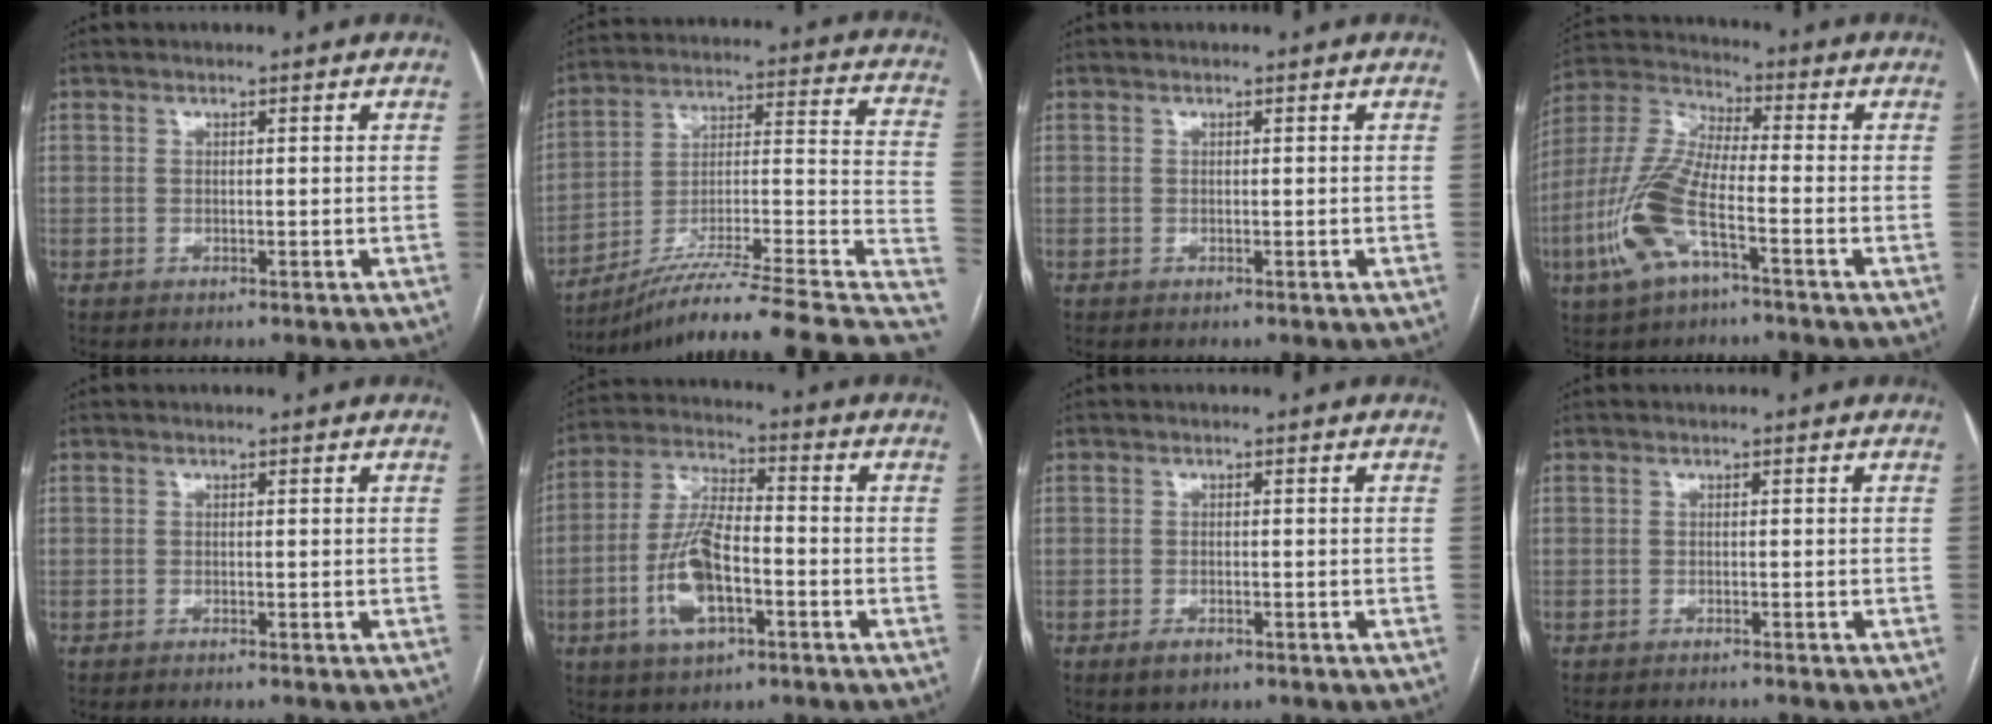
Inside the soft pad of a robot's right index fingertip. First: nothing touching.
{"total": 25.8, "force": [-20.2, -0.1, 16.1], "torque": [-0.164, 0.022, -0.310]}
{"total": 0.0}
{"total": 13.1, "force": [-5.2, 3.6, 11.5], "torque": [-0.263, -0.001, -0.103]}
{"total": 0.8, "force": [-0.7, -0.1, 0.2], "torque": [-0.006, 0.000, -0.011]}
{"total": 11.1, "force": [-3.7, 4.0, 9.7], "torque": [-0.208, 0.007, -0.068]}
{"total": 2.2, "force": [-1.5, 1.0, 1.3], "torque": [-0.028, -0.001, -0.019]}
{"total": 2.8, "force": [-2.7, -0.4, 0.7], "torque": [-0.002, -0.002, -0.036]}